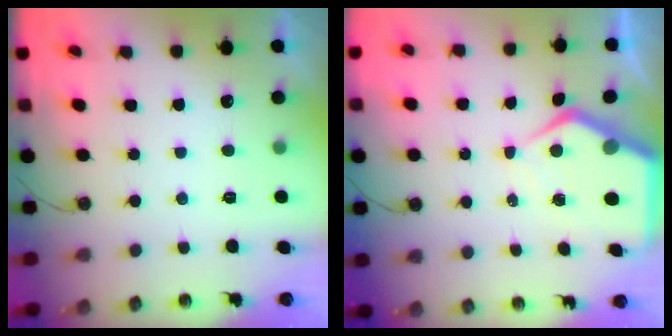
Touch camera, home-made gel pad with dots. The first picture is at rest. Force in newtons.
{"total": 9.3, "press": 9.2, "slide": 0.9}